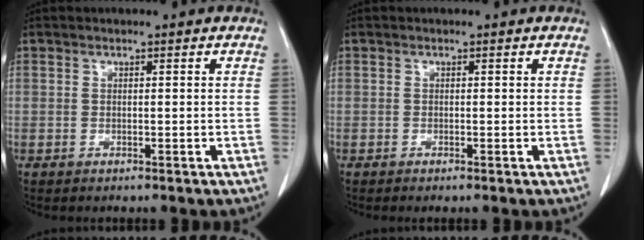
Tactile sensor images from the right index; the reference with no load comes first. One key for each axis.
{"total": 0.0}